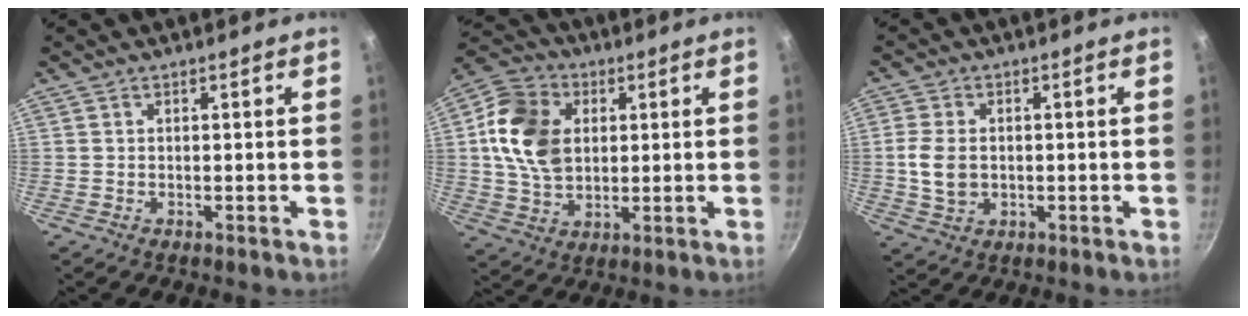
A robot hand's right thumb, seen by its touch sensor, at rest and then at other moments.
{"total": 14.3, "force": [2.5, 10.5, 9.3], "torque": [-0.147, -0.001, 0.038]}
{"total": 6.4, "force": [-0.2, 4.7, 4.3], "torque": [-0.080, 0.004, -0.004]}